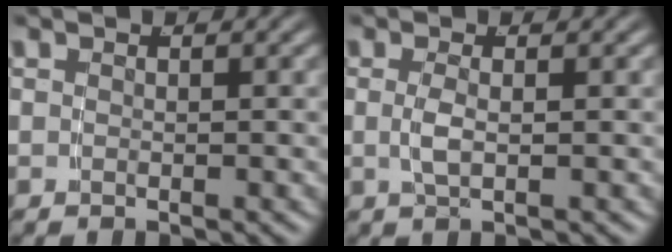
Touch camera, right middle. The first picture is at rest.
{"total": 1.4, "force": [-0.1, -0.2, 1.4], "torque": [-0.035, -0.007, 0.007]}